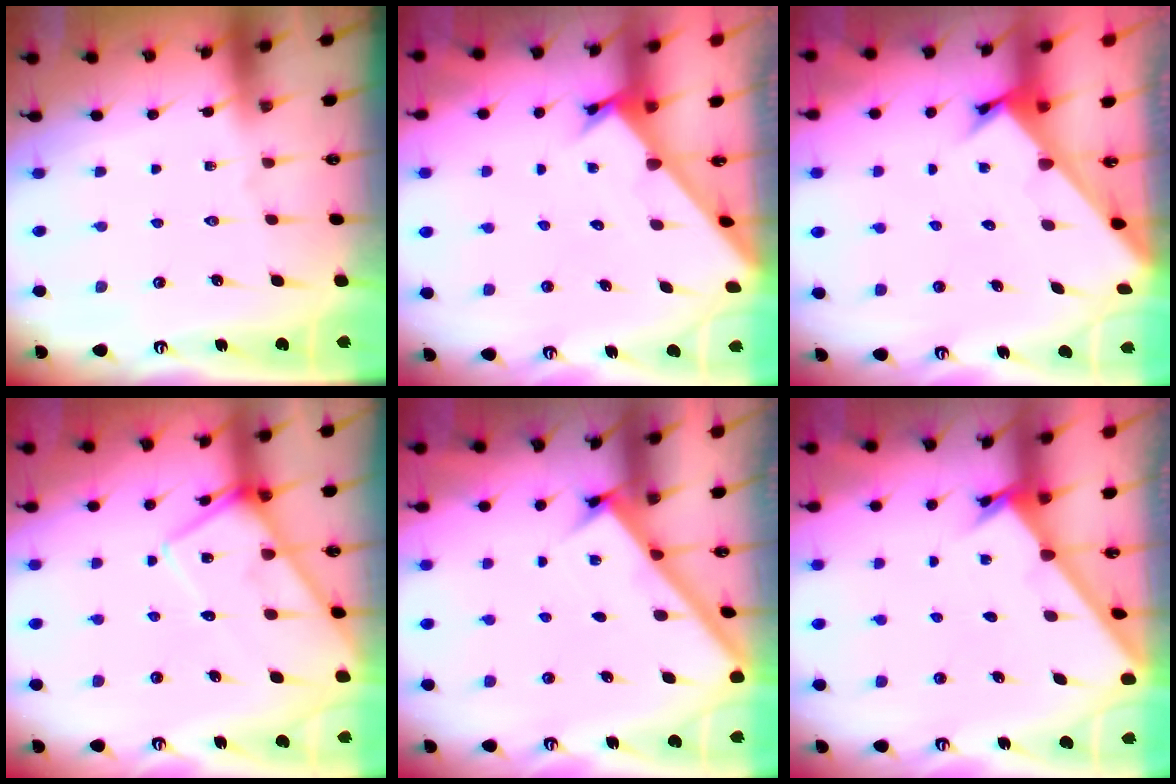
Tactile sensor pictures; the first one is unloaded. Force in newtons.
{"total": 2.3, "press": 2.3, "slide": 0.2}
{"total": 2.7, "press": 2.7, "slide": 0.3}
{"total": 9.9, "press": 9.8, "slide": 1.1}
{"total": 2.6, "press": 2.6, "slide": 0.3}
{"total": 1.9, "press": 1.9, "slide": 0.1}